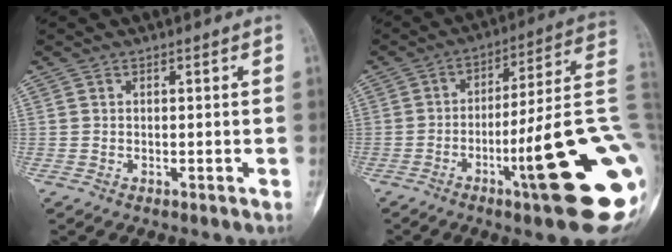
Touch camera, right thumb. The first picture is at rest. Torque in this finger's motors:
{"motor_torque": [3.26, 1.76, 1.81, -0.96, 0.50]}